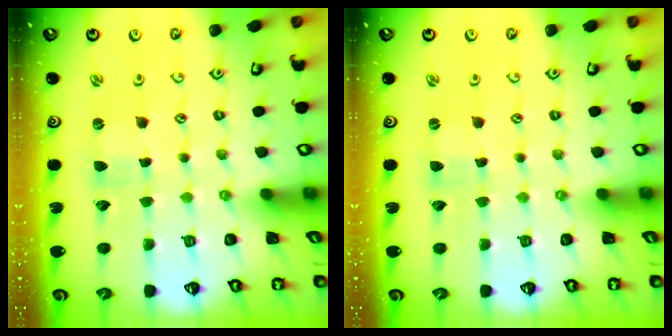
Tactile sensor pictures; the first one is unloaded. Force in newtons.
{"total": 0.0}